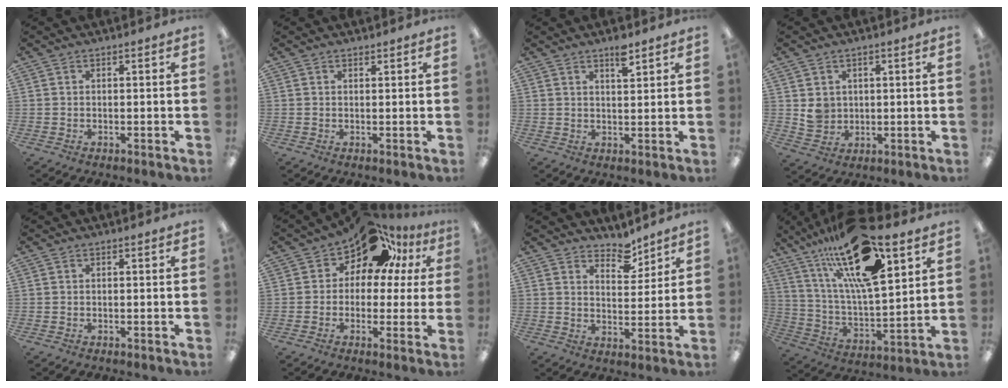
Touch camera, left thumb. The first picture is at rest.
{"total": 0.5, "force": [0.5, 0.1, 0.0], "torque": [0.008, -0.003, 0.007]}
{"total": 4.1, "force": [3.1, 1.1, 2.4], "torque": [-0.030, -0.013, 0.049]}
{"total": 4.7, "force": [1.6, 4.3, 1.1], "torque": [-0.007, -0.002, 0.029]}
{"total": 0.0}
{"total": 12.7, "force": [8.8, 7.5, 5.3], "torque": [-0.091, -0.062, 0.160]}
{"total": 6.0, "force": [5.2, 2.6, 1.5], "torque": [-0.004, -0.040, 0.090]}
{"total": 23.5, "force": [15.1, 6.6, 16.7], "torque": [-0.299, -0.074, 0.248]}